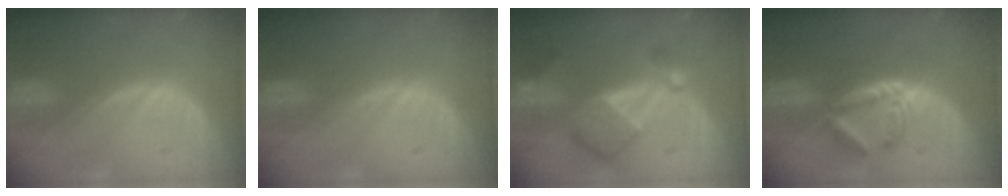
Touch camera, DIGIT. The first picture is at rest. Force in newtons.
{"total": 0.0}
{"total": 7.9, "press": 6.8, "slide": 3.9}
{"total": 5.9, "press": 5.2, "slide": 2.9}